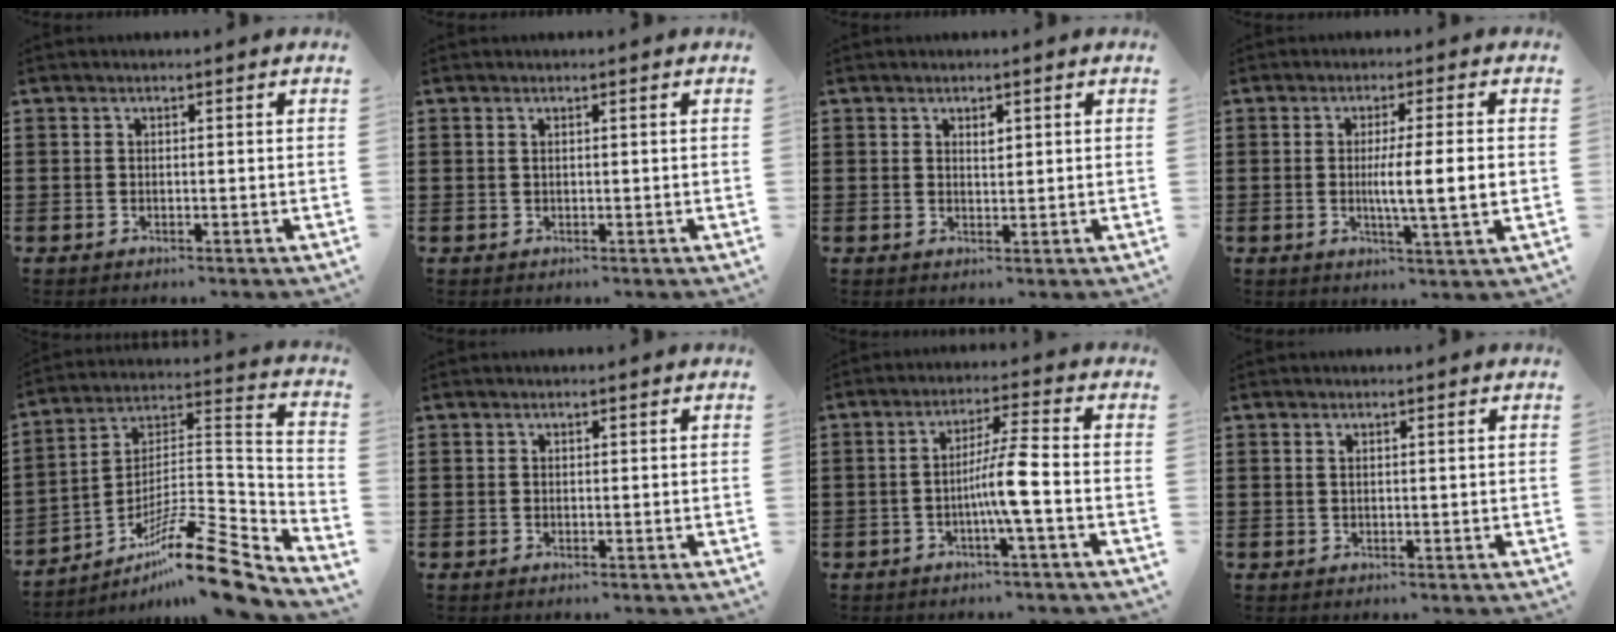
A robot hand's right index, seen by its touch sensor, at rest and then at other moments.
{"total": 0.6, "force": [0.2, 0.1, 0.5], "torque": [-0.011, 0.000, 0.004]}
{"total": 1.3, "force": [0.7, 0.6, 1.0], "torque": [-0.013, 0.001, 0.009]}
{"total": 6.4, "force": [-0.2, 0.0, 6.4], "torque": [-0.115, -0.006, -0.009]}
{"total": 14.7, "force": [-10.6, 2.4, 9.8], "torque": [-0.141, 0.032, -0.193]}
{"total": 0.0}
{"total": 6.4, "force": [-1.9, -0.3, 6.1], "torque": [-0.108, -0.002, -0.038]}
{"total": 0.7, "force": [0.3, 0.1, 0.6], "torque": [-0.013, 0.001, 0.006]}